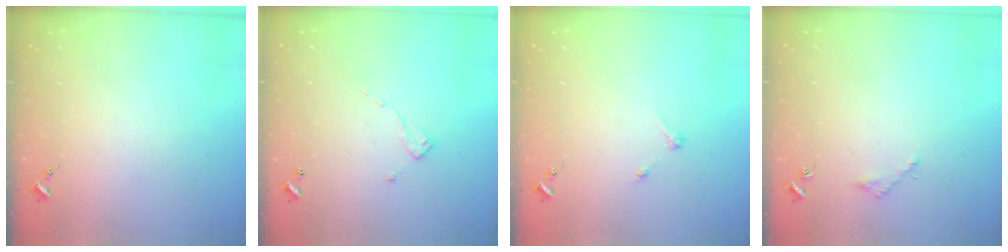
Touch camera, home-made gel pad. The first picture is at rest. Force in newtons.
{"total": 6.5, "press": 6.5, "slide": 0.2}
{"total": 2.7, "press": 2.7, "slide": 0.3}
{"total": 1.6, "press": 1.6, "slide": 0.2}